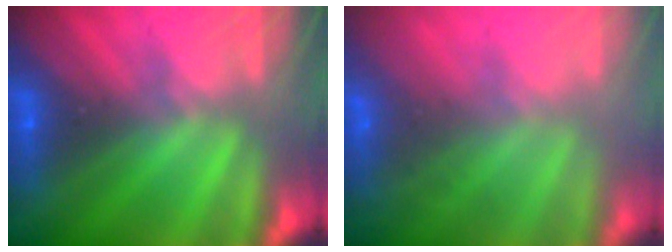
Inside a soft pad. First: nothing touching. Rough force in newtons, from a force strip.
{"total": 7.8}